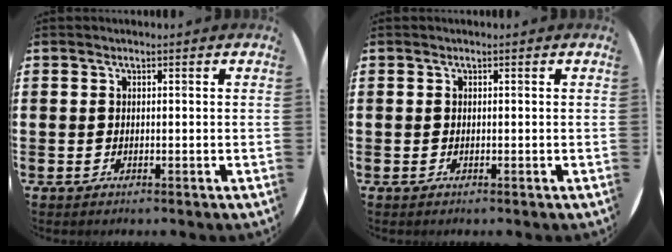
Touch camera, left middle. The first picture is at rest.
{"total": 0.0}